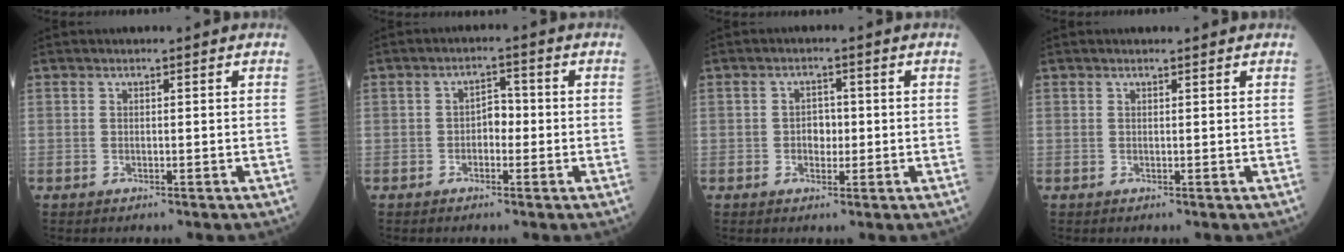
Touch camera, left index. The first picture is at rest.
{"total": 2.7, "force": [-0.5, 1.6, 2.1], "torque": [-0.026, 0.012, -0.013]}
{"total": 2.5, "force": [-0.2, 1.8, 1.8], "torque": [-0.025, 0.005, -0.002]}
{"total": 1.1, "force": [1.1, 0.0, 0.3], "torque": [-0.008, 0.006, 0.017]}